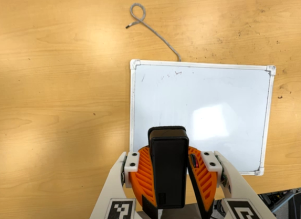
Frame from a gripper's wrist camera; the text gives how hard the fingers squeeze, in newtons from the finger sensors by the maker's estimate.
{"total": 10.4, "left": 10.1, "right": 10.7}